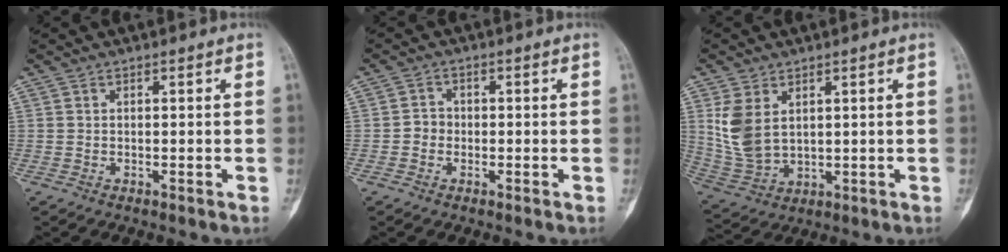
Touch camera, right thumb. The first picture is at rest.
{"total": 2.3, "force": [-0.6, 2.1, 0.8], "torque": [-0.001, 0.009, -0.018]}
{"total": 9.2, "force": [2.7, 6.0, 6.4], "torque": [-0.126, -0.014, 0.072]}